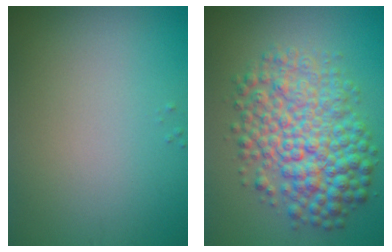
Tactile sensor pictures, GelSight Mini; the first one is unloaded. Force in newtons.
{"total": 8.2, "press": 8.2, "slide": 0.1}